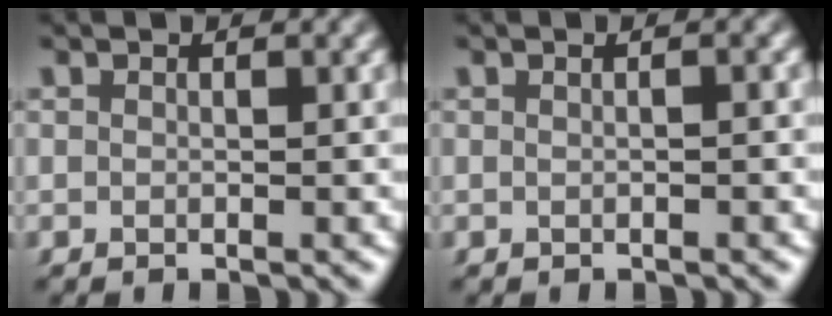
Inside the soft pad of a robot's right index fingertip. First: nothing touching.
{"total": 0.7, "force": [-0.1, 0.0, 0.7], "torque": [-0.009, 0.005, -0.004]}